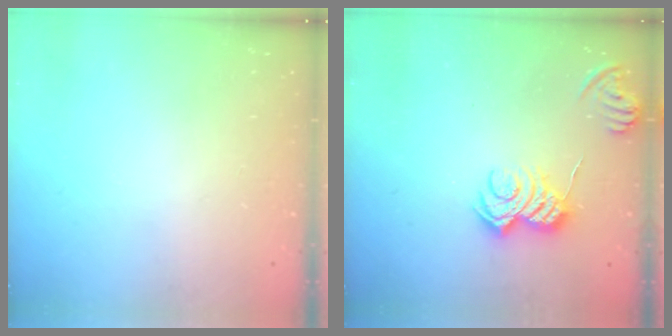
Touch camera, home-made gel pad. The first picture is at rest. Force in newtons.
{"total": 7.8, "press": 7.7, "slide": 0.9}